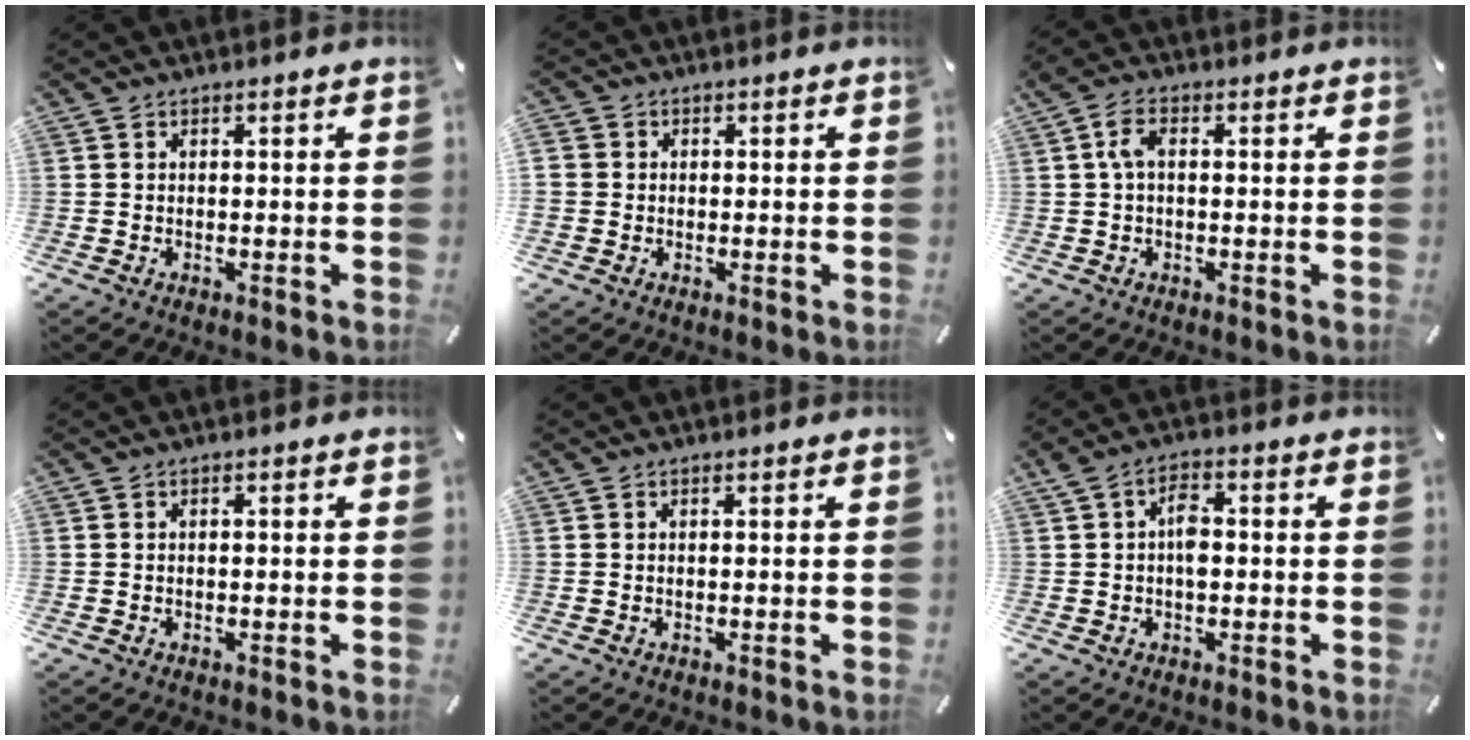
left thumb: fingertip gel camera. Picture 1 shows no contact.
{"total": 3.0, "force": [-0.1, 3.0, 0.3], "torque": [-0.005, 0.008, -0.003]}
{"total": 4.8, "force": [0.6, 2.6, 4.0], "torque": [-0.093, 0.007, 0.006]}
{"total": 0.5, "force": [-0.2, 0.2, 0.5], "torque": [-0.009, -0.002, -0.003]}
{"total": 0.0}
{"total": 5.0, "force": [0.0, 3.0, 4.0], "torque": [-0.069, 0.008, -0.001]}